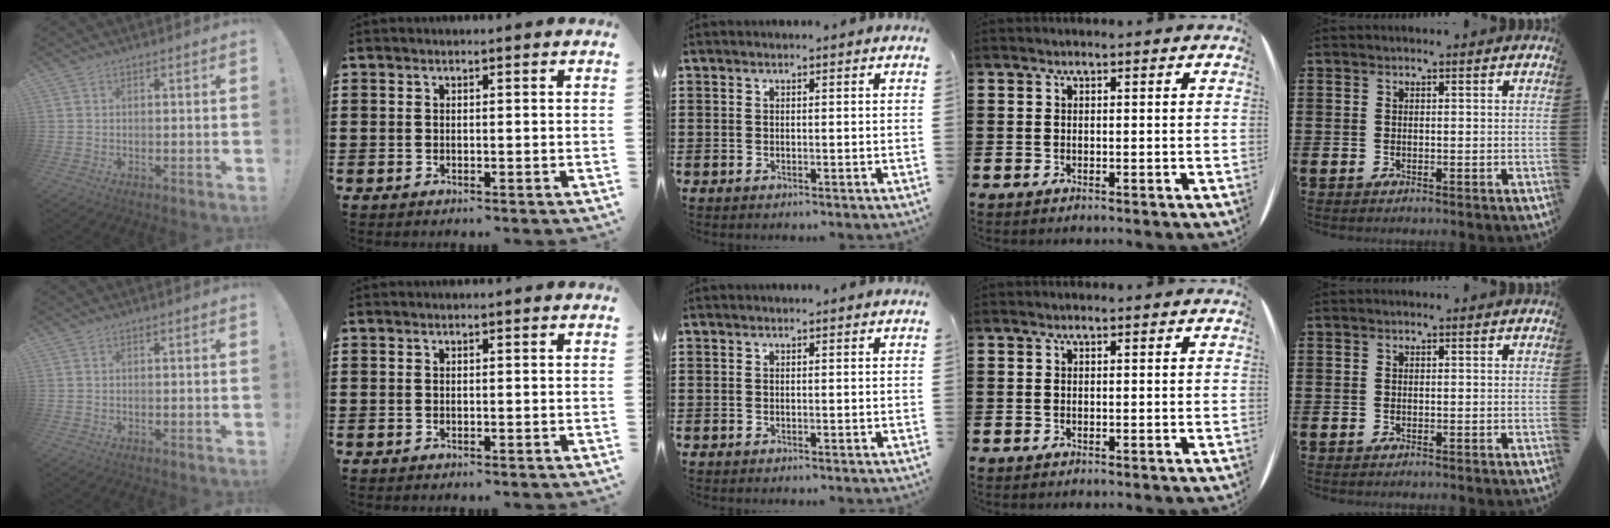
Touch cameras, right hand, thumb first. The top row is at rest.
{}